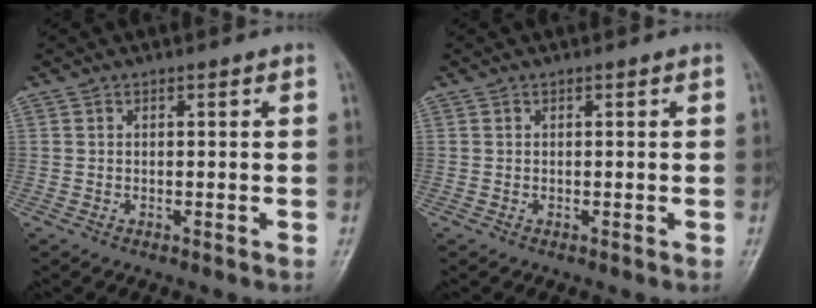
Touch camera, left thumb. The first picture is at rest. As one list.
[{"total": 0.0}]